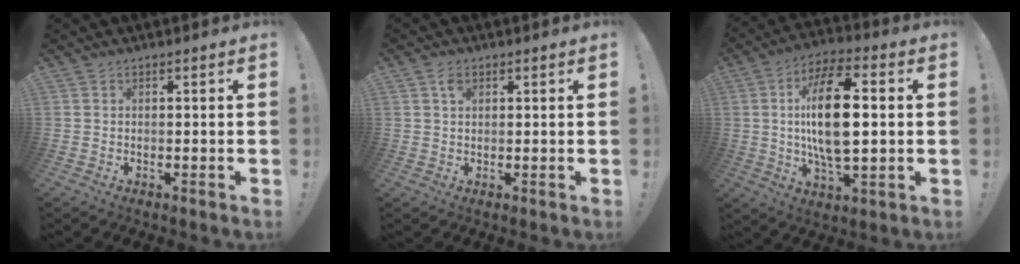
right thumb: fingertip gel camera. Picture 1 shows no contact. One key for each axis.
{"total": 3.1, "fx": 1.6, "fy": 1.8, "fz": 1.8, "tx": -0.025, "ty": -0.004, "tz": 0.026}
{"total": 18.9, "fx": 1.7, "fy": 8.7, "fz": 16.7, "tx": -0.308, "ty": 0.005, "tz": 0.019}